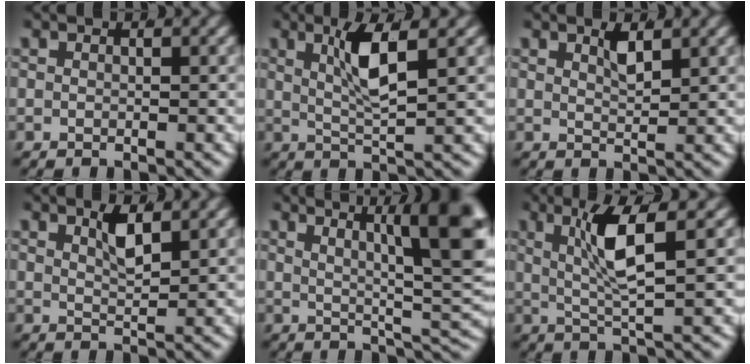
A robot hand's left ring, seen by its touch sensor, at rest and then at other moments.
{"total": 3.8, "force": [1.3, 0.1, 3.6], "torque": [-0.071, -0.003, 0.027]}
{"total": 1.5, "force": [1.0, 0.1, 1.0], "torque": [-0.023, -0.010, 0.024]}
{"total": 1.9, "force": [1.2, 0.3, 1.5], "torque": [-0.032, -0.008, 0.025]}
{"total": 12.7, "force": [4.4, 4.5, 11.0], "torque": [-0.102, 0.022, 0.056]}
{"total": 4.6, "force": [1.2, 0.1, 4.4], "torque": [-0.085, -0.003, 0.027]}